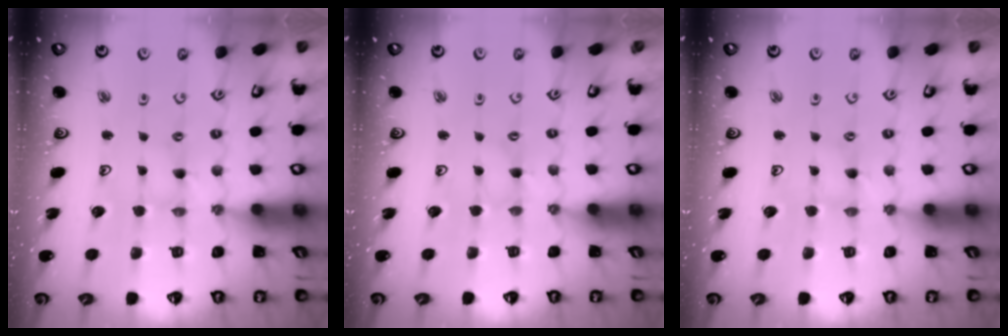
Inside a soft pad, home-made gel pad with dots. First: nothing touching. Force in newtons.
{"total": 0.0}
{"total": 0.0}